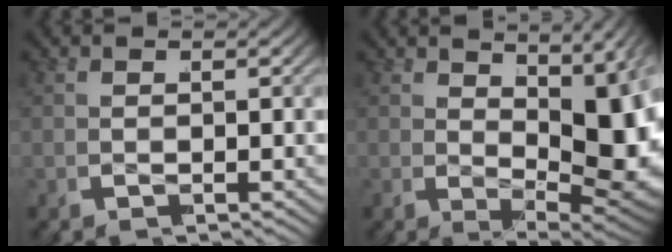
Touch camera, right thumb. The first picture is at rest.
{"total": 9.8, "force": [-0.8, 4.1, 8.9], "torque": [-0.148, -0.025, 0.011]}